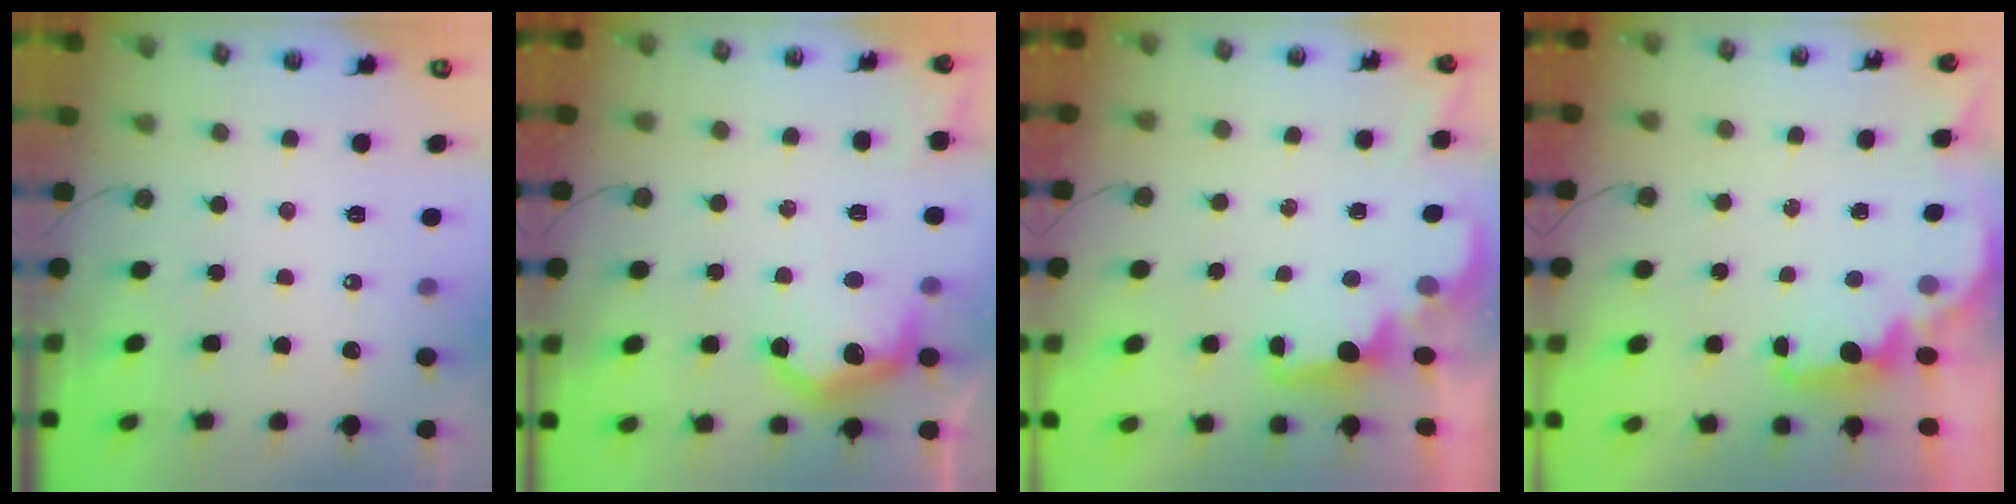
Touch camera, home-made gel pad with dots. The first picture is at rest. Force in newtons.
{"total": 11.7, "press": 11.6, "slide": 0.7}
{"total": 2.0, "press": 1.9, "slide": 0.8}
{"total": 2.1, "press": 1.9, "slide": 0.8}